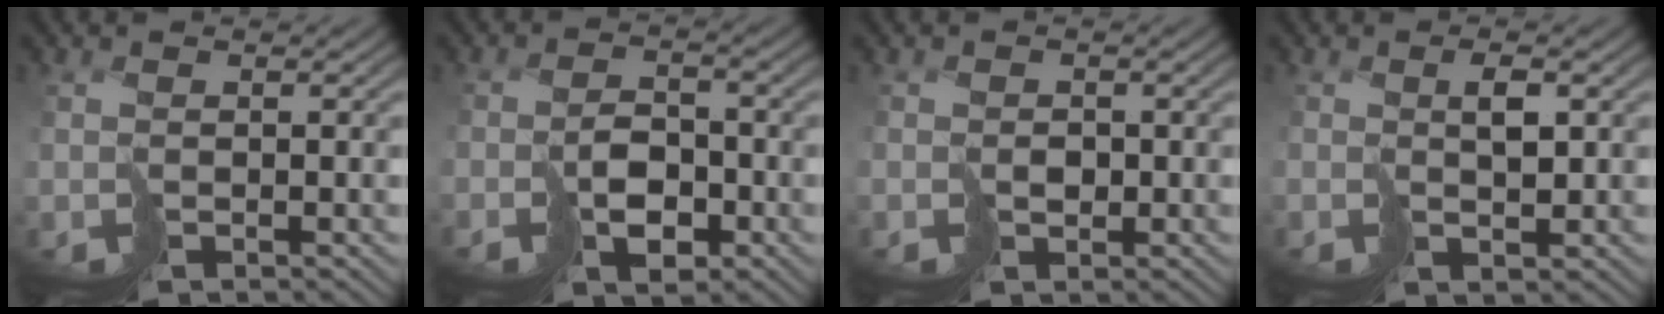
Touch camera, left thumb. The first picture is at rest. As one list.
[{"total": 2.9, "force": [-1.2, 2.0, 1.7], "torque": [-0.015, 0.006, -0.022]}, {"total": 0.9, "force": [0.1, 0.9, -0.1], "torque": [0.013, 0.002, 0.006]}, {"total": 1.7, "force": [1.4, -0.1, 0.8], "torque": [-0.010, 0.010, 0.033]}]